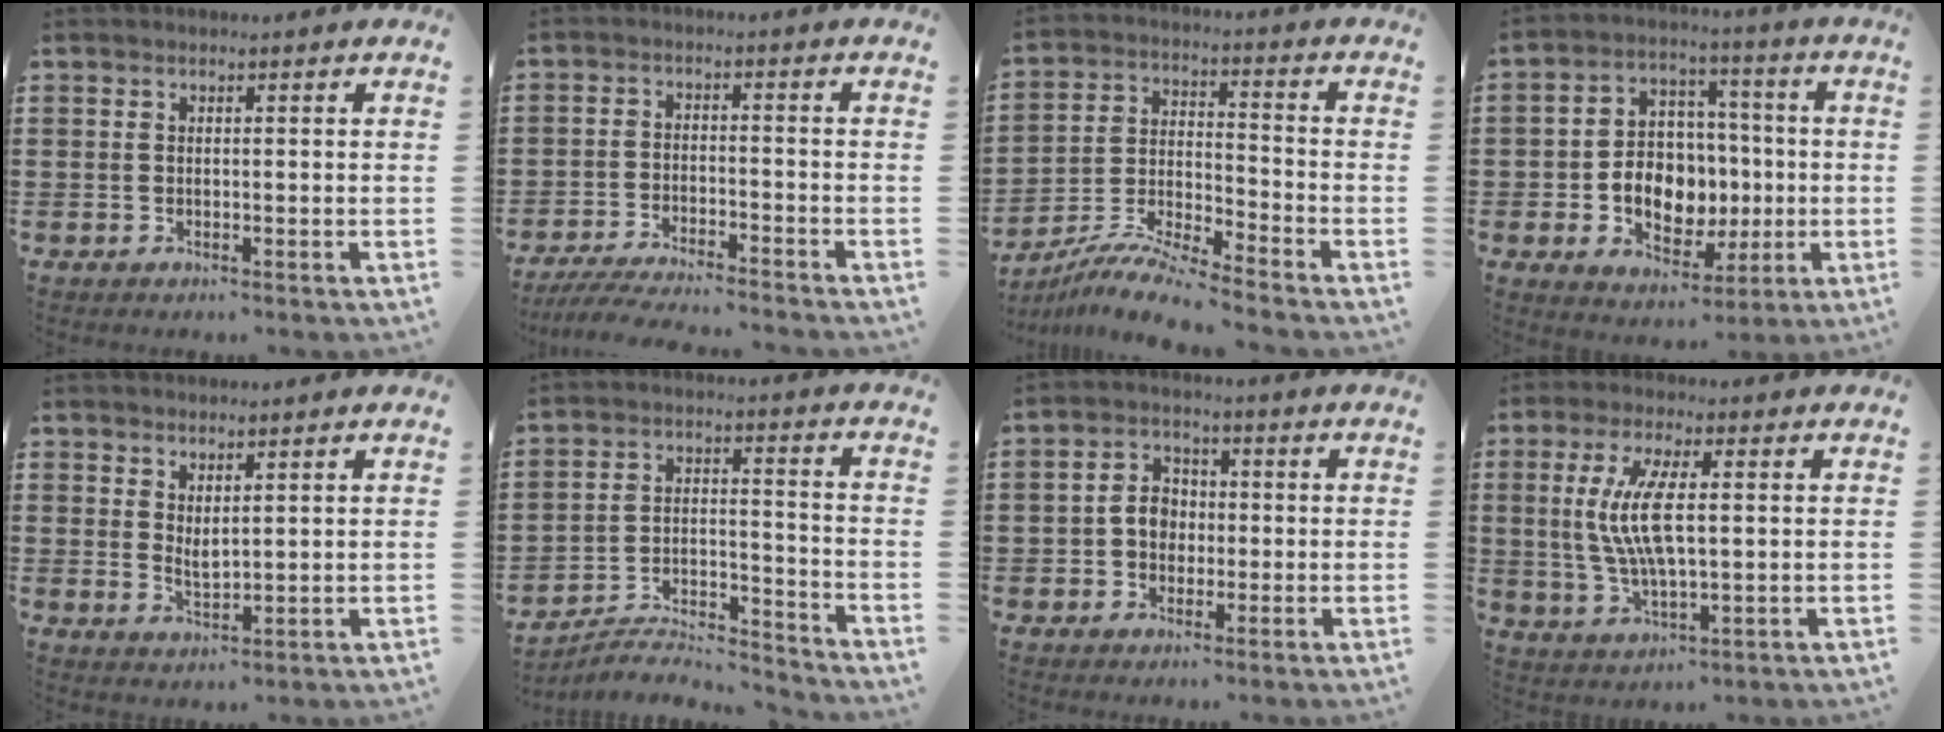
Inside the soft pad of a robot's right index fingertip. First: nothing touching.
{"total": 4.7, "force": [-4.5, -0.2, 1.1], "torque": [-0.031, -0.010, -0.093]}
{"total": 7.5, "force": [-7.2, -0.6, 2.2], "torque": [-0.052, -0.008, -0.146]}
{"total": 8.8, "force": [-1.2, 7.2, 4.9], "torque": [-0.087, 0.010, -0.019]}
{"total": 1.8, "force": [1.5, 0.5, 0.9], "torque": [-0.019, 0.000, 0.029]}
{"total": 5.6, "force": [-5.4, 0.5, 1.0], "torque": [-0.020, 0.004, -0.109]}
{"total": 4.3, "force": [-0.6, 3.5, 2.5], "torque": [-0.063, 0.007, -0.017]}
{"total": 8.2, "force": [0.8, 2.5, 7.8], "torque": [-0.174, -0.002, 0.004]}